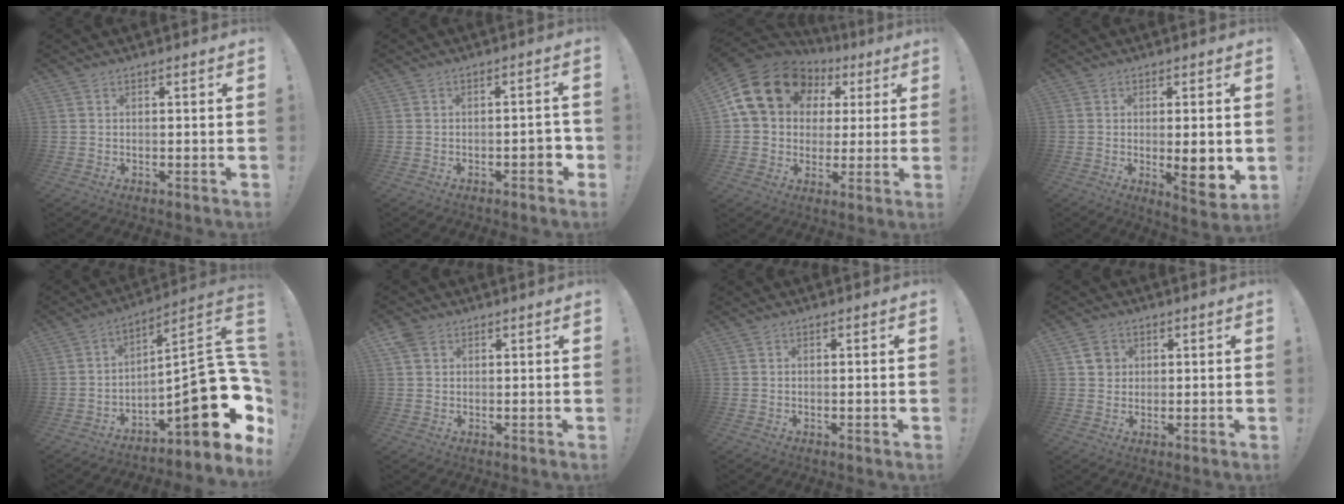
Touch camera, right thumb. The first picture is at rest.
{"total": 4.2, "force": [-1.9, 2.0, 3.1], "torque": [-0.040, 0.011, -0.032]}
{"total": 19.6, "force": [7.2, 15.0, 10.3], "torque": [-0.168, -0.020, 0.151]}
{"total": 9.0, "force": [-0.2, 1.9, 8.8], "torque": [-0.104, -0.015, -0.002]}
{"total": 20.6, "force": [-5.6, 6.8, 18.6], "torque": [-0.248, 0.014, -0.085]}
{"total": 5.0, "force": [2.5, 3.9, 1.7], "torque": [-0.027, -0.006, 0.049]}
{"total": 0.9, "force": [-0.2, 0.0, 0.9], "torque": [-0.017, 0.001, -0.004]}
{"total": 4.8, "force": [1.7, 4.4, 0.9], "torque": [-0.004, 0.002, 0.031]}